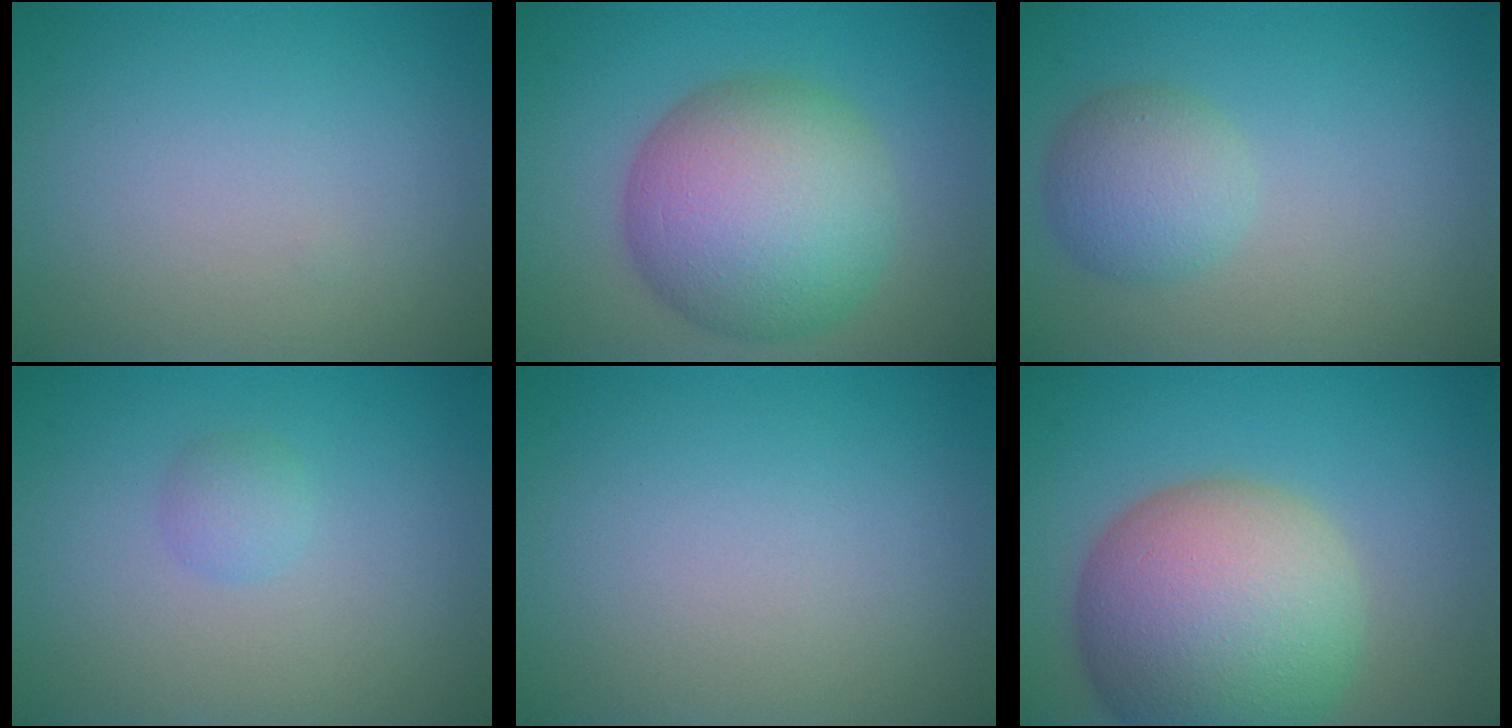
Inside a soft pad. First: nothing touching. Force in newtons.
{"total": 10.8, "press": 10.8, "slide": 0.3}
{"total": 3.6, "press": 3.6, "slide": 0.2}
{"total": 1.2, "press": 1.2, "slide": 0.1}
{"total": 0.0}
{"total": 13.1, "press": 13.1, "slide": 0.8}